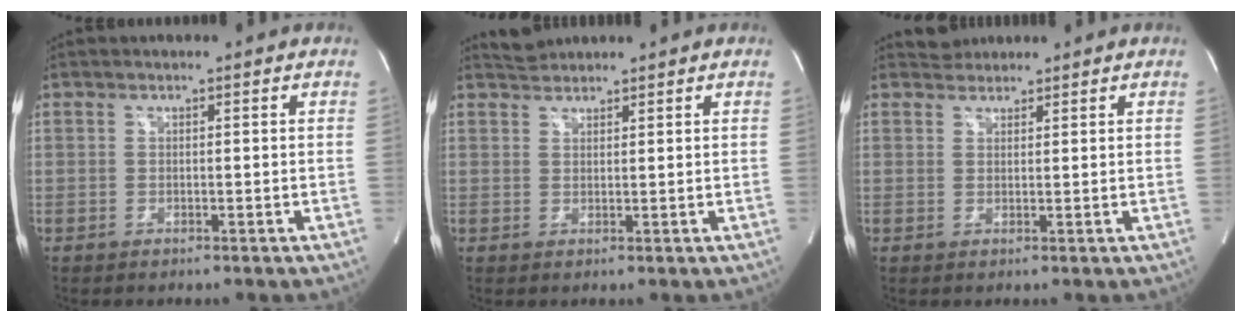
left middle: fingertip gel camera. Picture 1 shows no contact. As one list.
[{"total": 2.2, "force": [2.1, 0.2, -0.3], "torque": [-0.003, 0.007, 0.046]}, {"total": 2.1, "force": [1.9, 0.6, -0.4], "torque": [0.005, 0.011, 0.034]}]